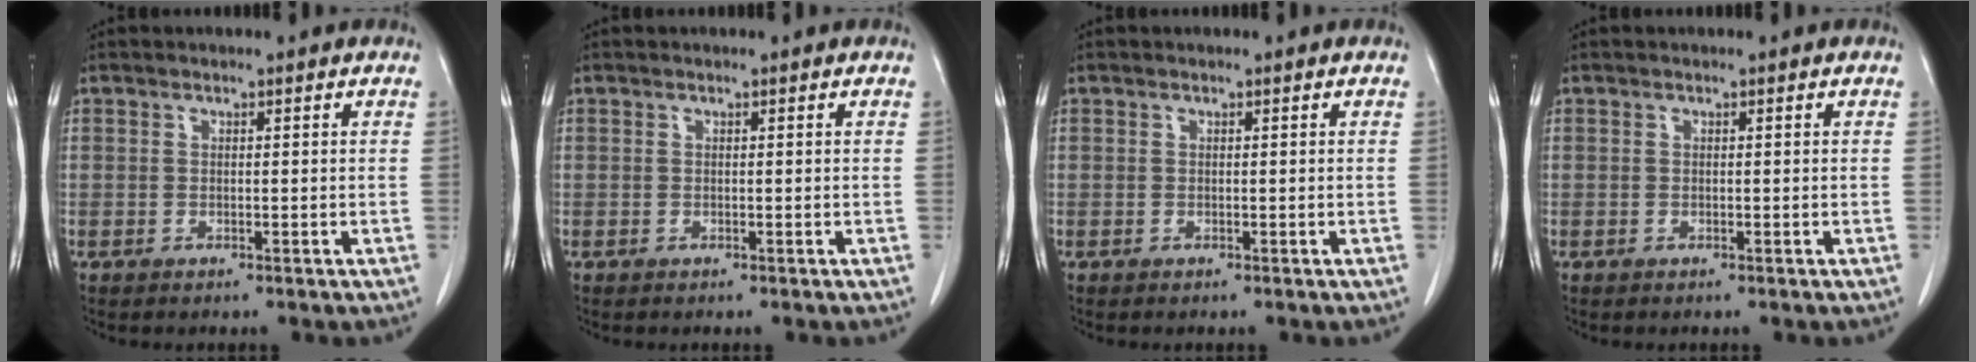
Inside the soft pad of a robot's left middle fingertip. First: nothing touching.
{"total": 0.0}
{"total": 0.0}
{"total": 0.0}